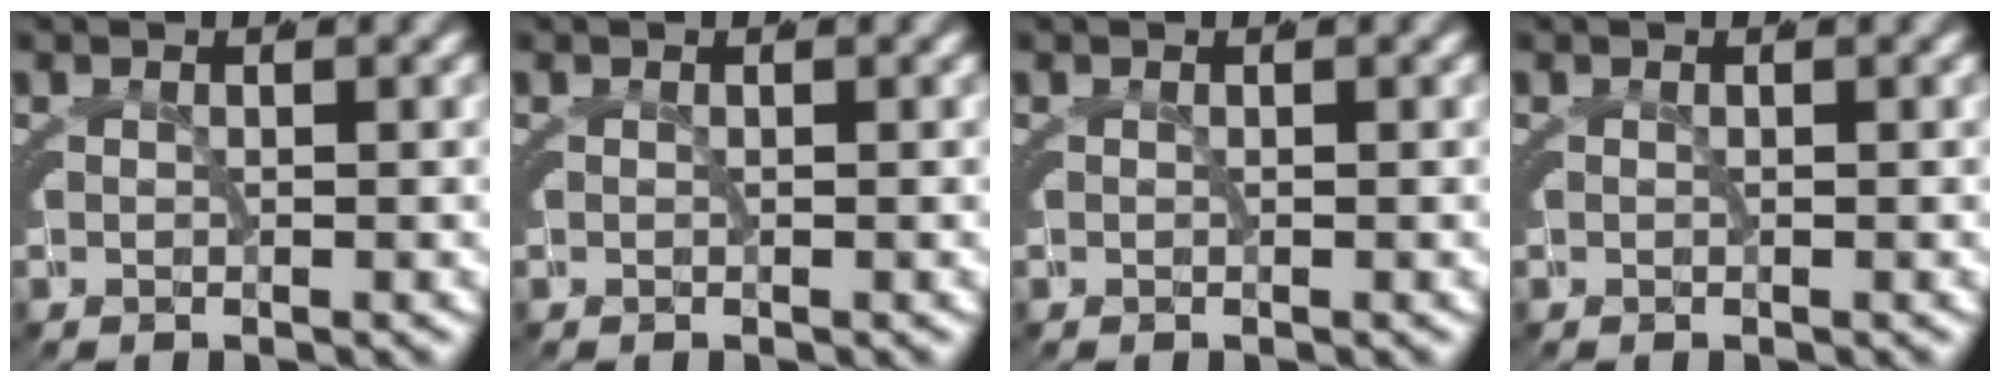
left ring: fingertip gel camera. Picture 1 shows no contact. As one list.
[{"total": 0.0}, {"total": 0.0}, {"total": 0.0}]